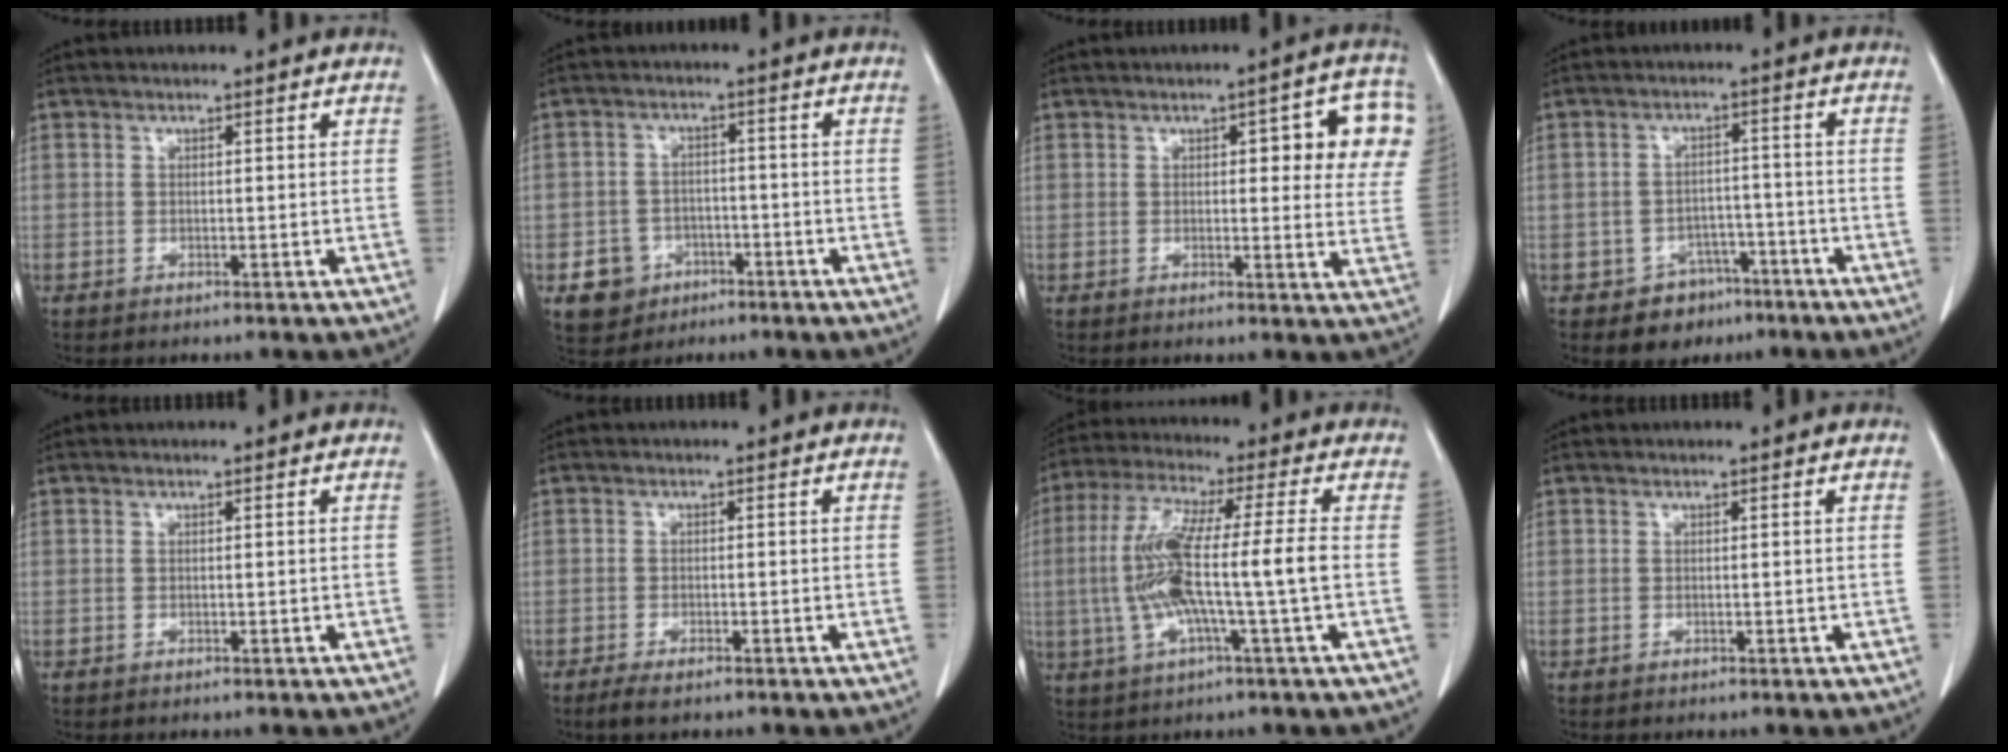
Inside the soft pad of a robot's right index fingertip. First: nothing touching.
{"total": 5.6, "force": [-2.6, 4.9, 1.0], "torque": [-0.016, 0.010, -0.036]}
{"total": 10.5, "force": [3.7, 3.5, 9.2], "torque": [-0.083, 0.014, 0.035]}
{"total": 5.6, "force": [-3.4, 4.3, 0.6], "torque": [-0.002, 0.014, -0.044]}
{"total": 0.0}
{"total": 2.5, "force": [-1.8, 0.6, 1.6], "torque": [-0.035, -0.005, -0.031]}
{"total": 12.3, "force": [-1.3, 0.1, 12.3], "torque": [-0.254, 0.010, -0.030]}
{"total": 0.0}